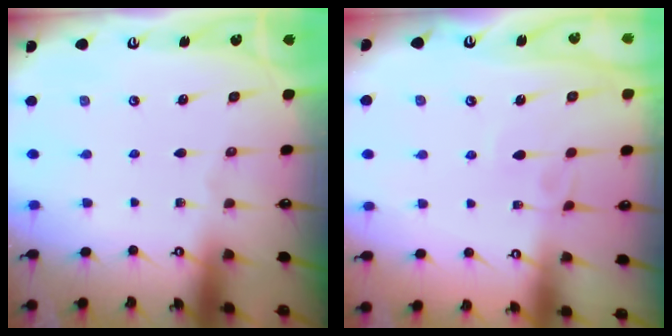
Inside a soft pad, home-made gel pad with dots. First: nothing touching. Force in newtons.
{"total": 4.6, "press": 4.6, "slide": 0.1}